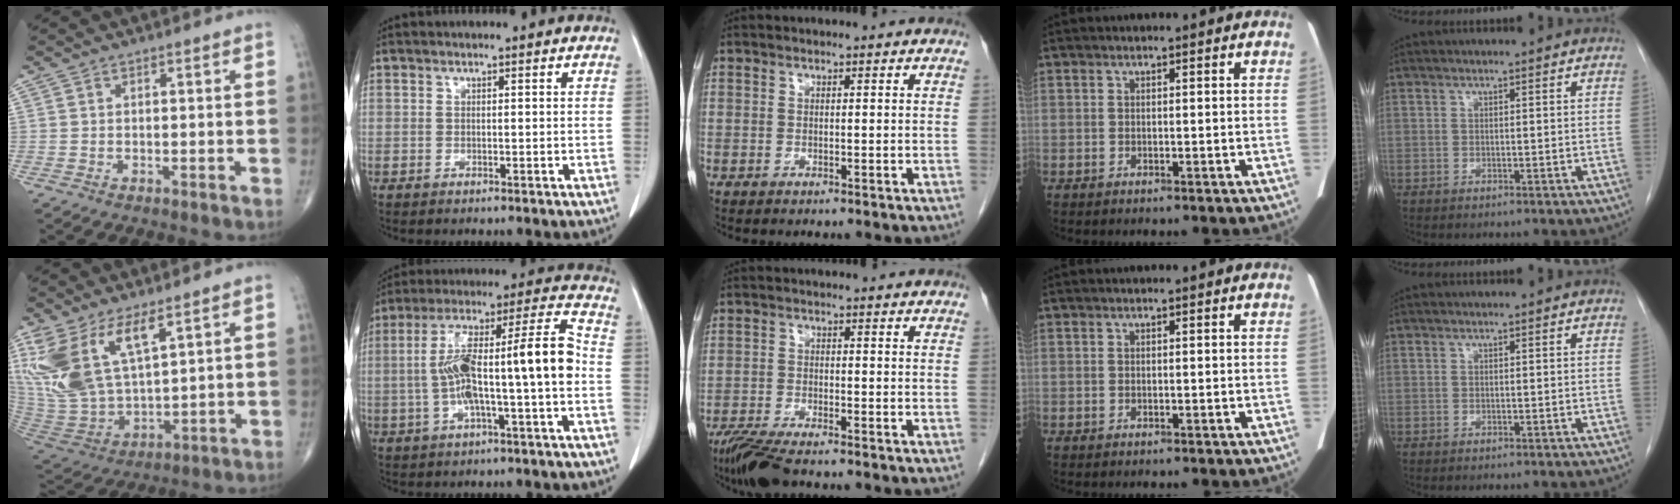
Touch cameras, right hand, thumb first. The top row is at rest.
{"thumb": {"total": 18.4, "force": [8.7, 8.3, 14.0], "torque": [-0.293, -0.036, 0.188]}, "index": {"total": 15.4, "force": [-1.9, 1.2, 15.2], "torque": [-0.265, 0.037, -0.032]}, "middle": {"total": 6.1, "force": [-5.0, 0.6, 3.4], "torque": [-0.063, -0.018, -0.092]}}